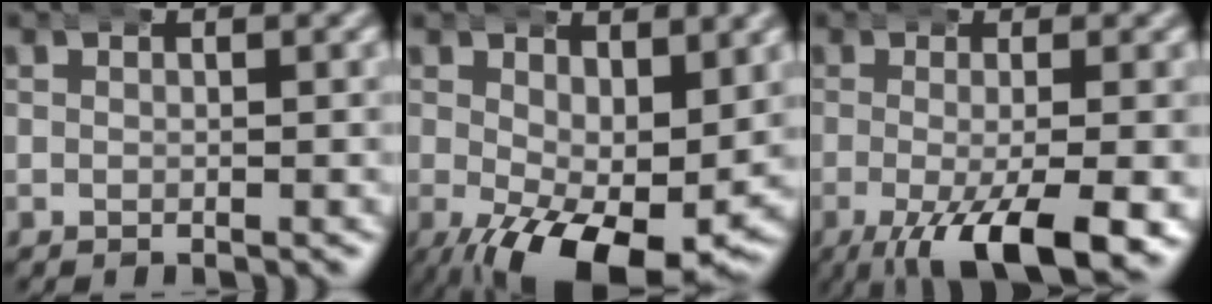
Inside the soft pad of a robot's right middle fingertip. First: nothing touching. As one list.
[{"total": 8.1, "force": [-3.0, 3.3, 6.8], "torque": [-0.115, -0.051, -0.024]}, {"total": 8.5, "force": [-4.6, 2.5, 6.8], "torque": [-0.131, -0.042, -0.052]}]